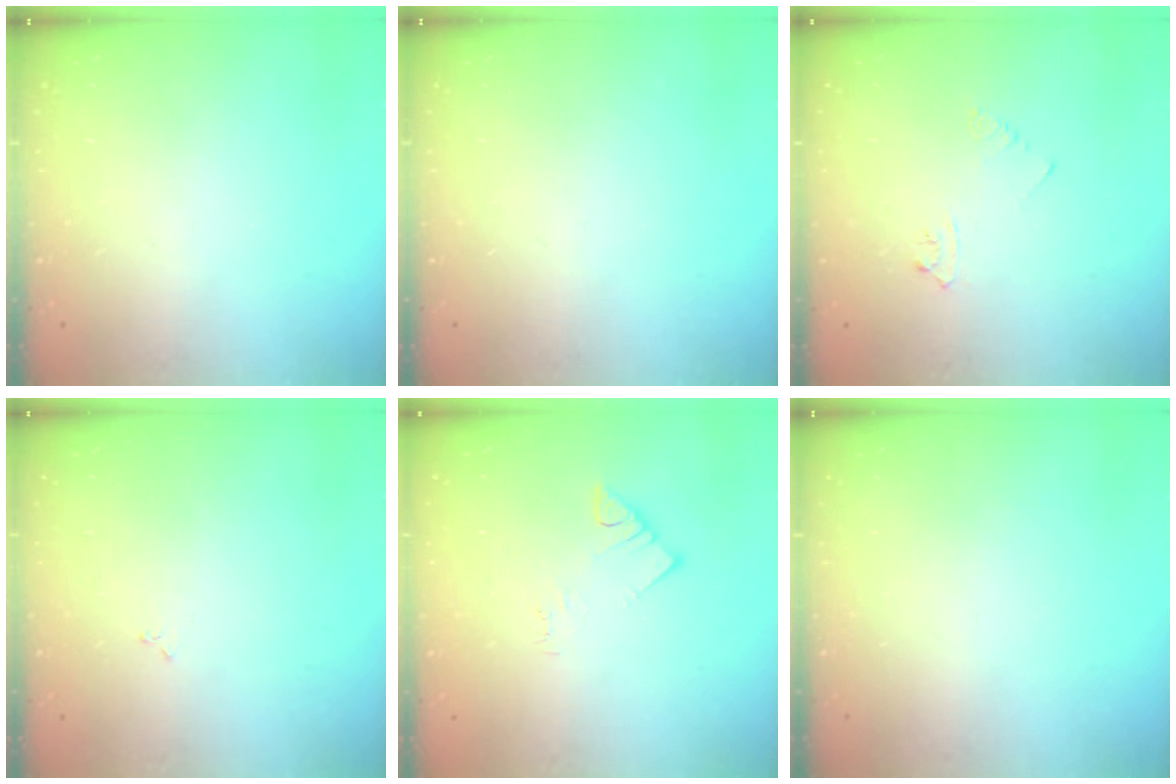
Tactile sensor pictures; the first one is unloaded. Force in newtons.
{"total": 0.0}
{"total": 6.0, "press": 6.0, "slide": 0.7}
{"total": 2.5, "press": 2.4, "slide": 0.3}
{"total": 2.5, "press": 2.4, "slide": 0.4}
{"total": 0.0}